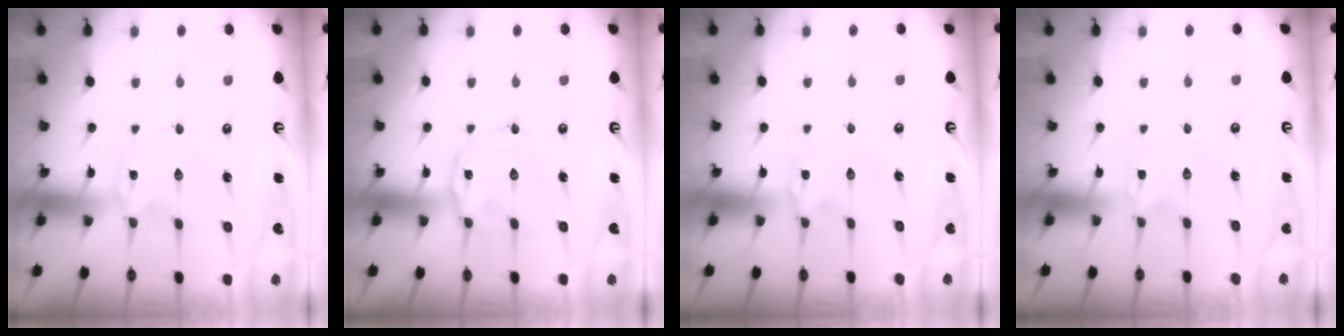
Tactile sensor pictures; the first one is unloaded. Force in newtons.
{"total": 2.5, "press": 2.4, "slide": 0.4}
{"total": 1.4, "press": 1.4, "slide": 0.1}
{"total": 0.7, "press": 0.7, "slide": 0.2}